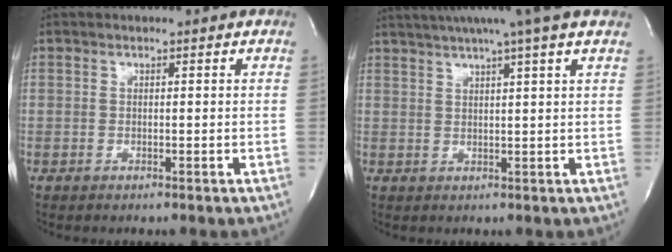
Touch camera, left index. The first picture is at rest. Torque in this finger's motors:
{"motor_torque": [0.95, -0.96, 0.34, 0.21]}